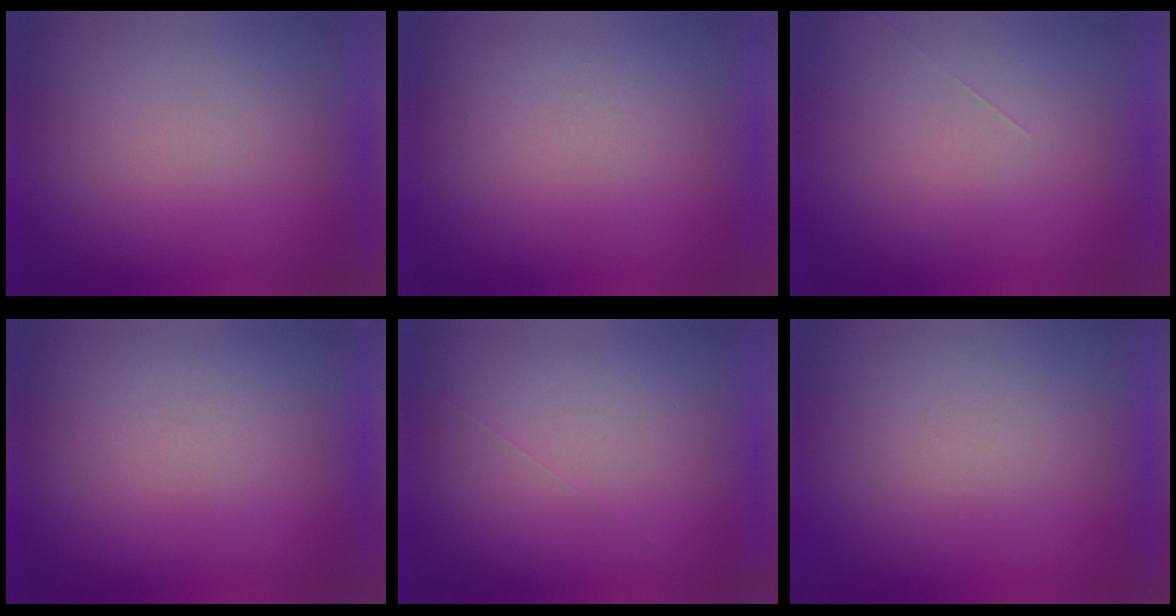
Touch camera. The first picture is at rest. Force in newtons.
{"total": 1.0}
{"total": 1.2}
{"total": 1.0}
{"total": 1.0}
{"total": 5.6}